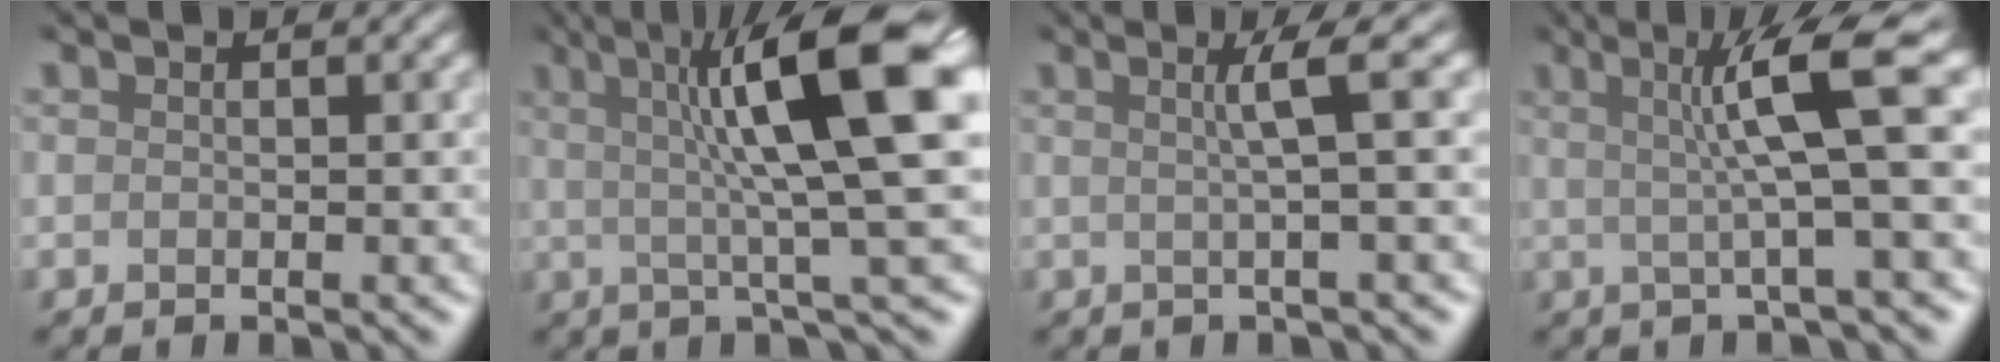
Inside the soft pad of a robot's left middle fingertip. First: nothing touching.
{"total": 10.7, "force": [3.0, 1.6, 10.1], "torque": [-0.132, 0.019, 0.056]}
{"total": 2.3, "force": [0.5, -0.4, 2.2], "torque": [-0.041, 0.005, 0.014]}
{"total": 6.0, "force": [1.3, 0.3, 5.8], "torque": [-0.100, 0.017, 0.028]}